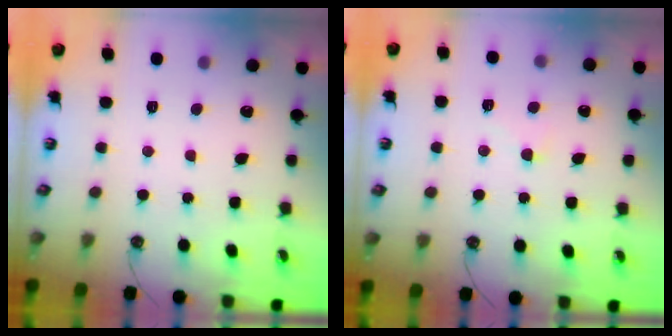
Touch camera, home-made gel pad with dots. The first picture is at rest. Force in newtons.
{"total": 3.3, "press": 3.2, "slide": 0.6}